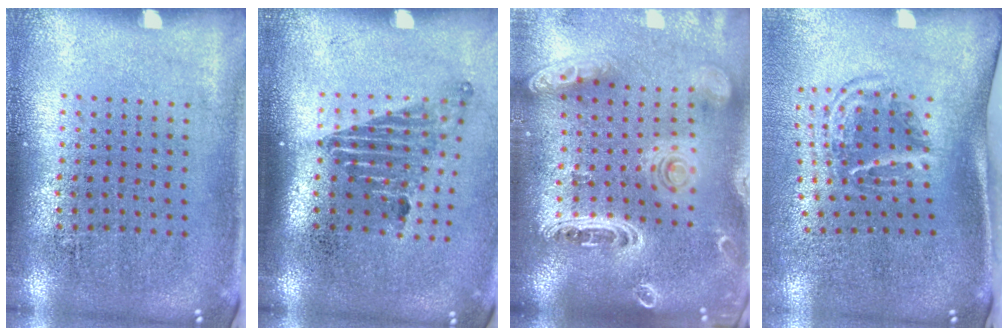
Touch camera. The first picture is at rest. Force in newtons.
{"total": 1.6, "press": 1.2, "slide": 1.1}
{"total": 2.6, "press": 2.3, "slide": 1.1}
{"total": 1.8, "press": 1.1, "slide": 1.5}